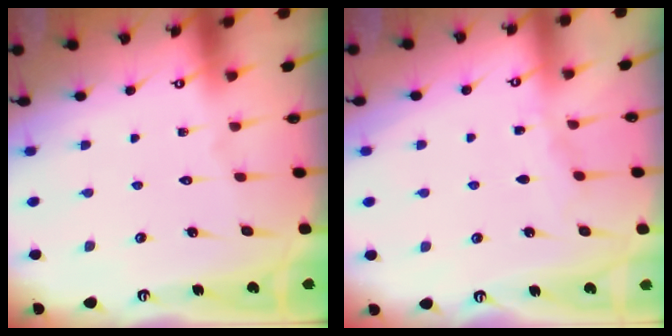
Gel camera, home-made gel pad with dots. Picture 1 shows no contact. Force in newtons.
{"total": 3.7, "press": 3.6, "slide": 0.5}